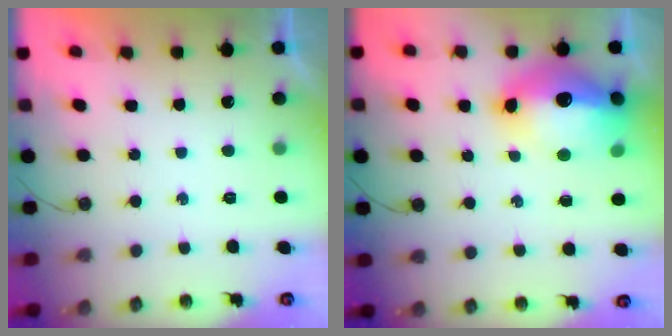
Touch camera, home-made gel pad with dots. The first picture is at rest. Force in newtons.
{"total": 18.6, "press": 18.5, "slide": 2.3}